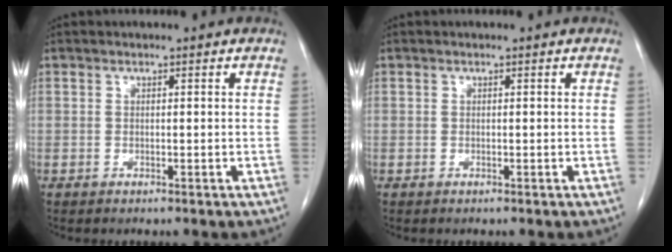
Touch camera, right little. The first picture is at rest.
{"total": 0.0}